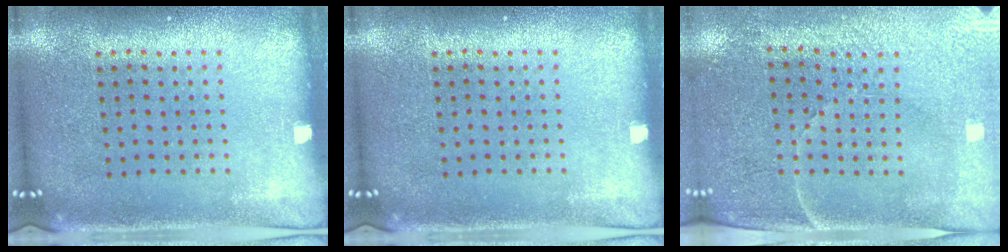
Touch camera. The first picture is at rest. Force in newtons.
{"total": 0.0}
{"total": 3.4, "press": 3.2, "slide": 1.0}